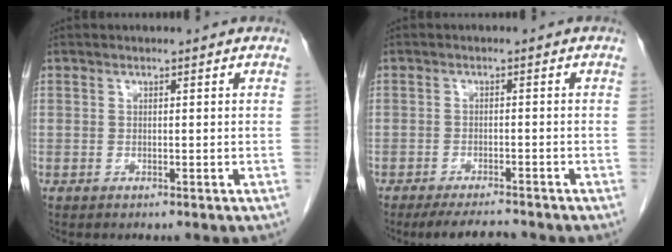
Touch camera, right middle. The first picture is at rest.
{"total": 5.0, "force": [-4.6, 0.5, 1.9], "torque": [-0.031, -0.015, -0.076]}